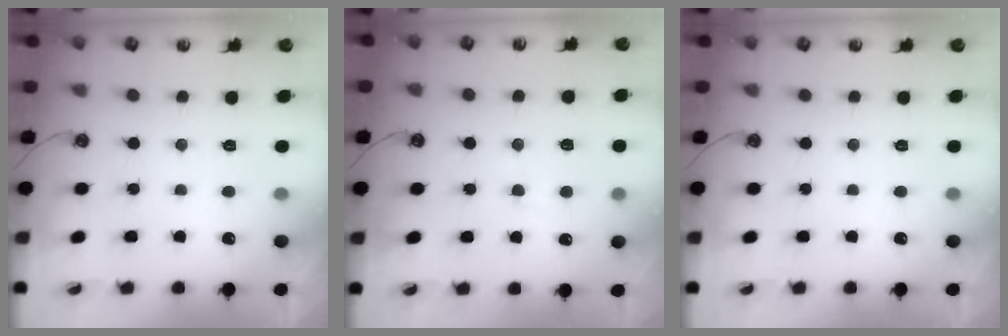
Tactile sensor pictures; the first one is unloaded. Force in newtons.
{"total": 1.8, "press": 1.7, "slide": 0.6}
{"total": 0.0}